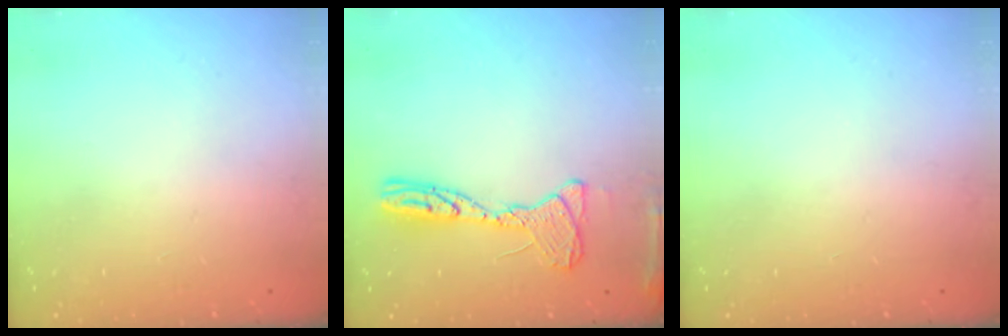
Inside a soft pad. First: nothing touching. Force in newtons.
{"total": 13.8, "press": 13.7, "slide": 1.3}
{"total": 0.0}